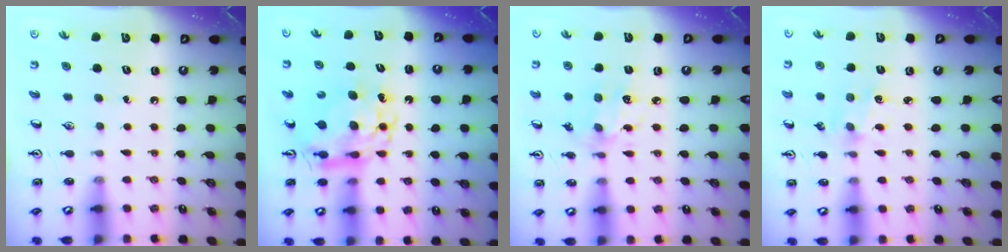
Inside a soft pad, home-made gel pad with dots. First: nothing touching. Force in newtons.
{"total": 11.1, "press": 11.1, "slide": 1.0}
{"total": 7.9, "press": 7.9, "slide": 0.5}
{"total": 1.8, "press": 1.7, "slide": 0.3}